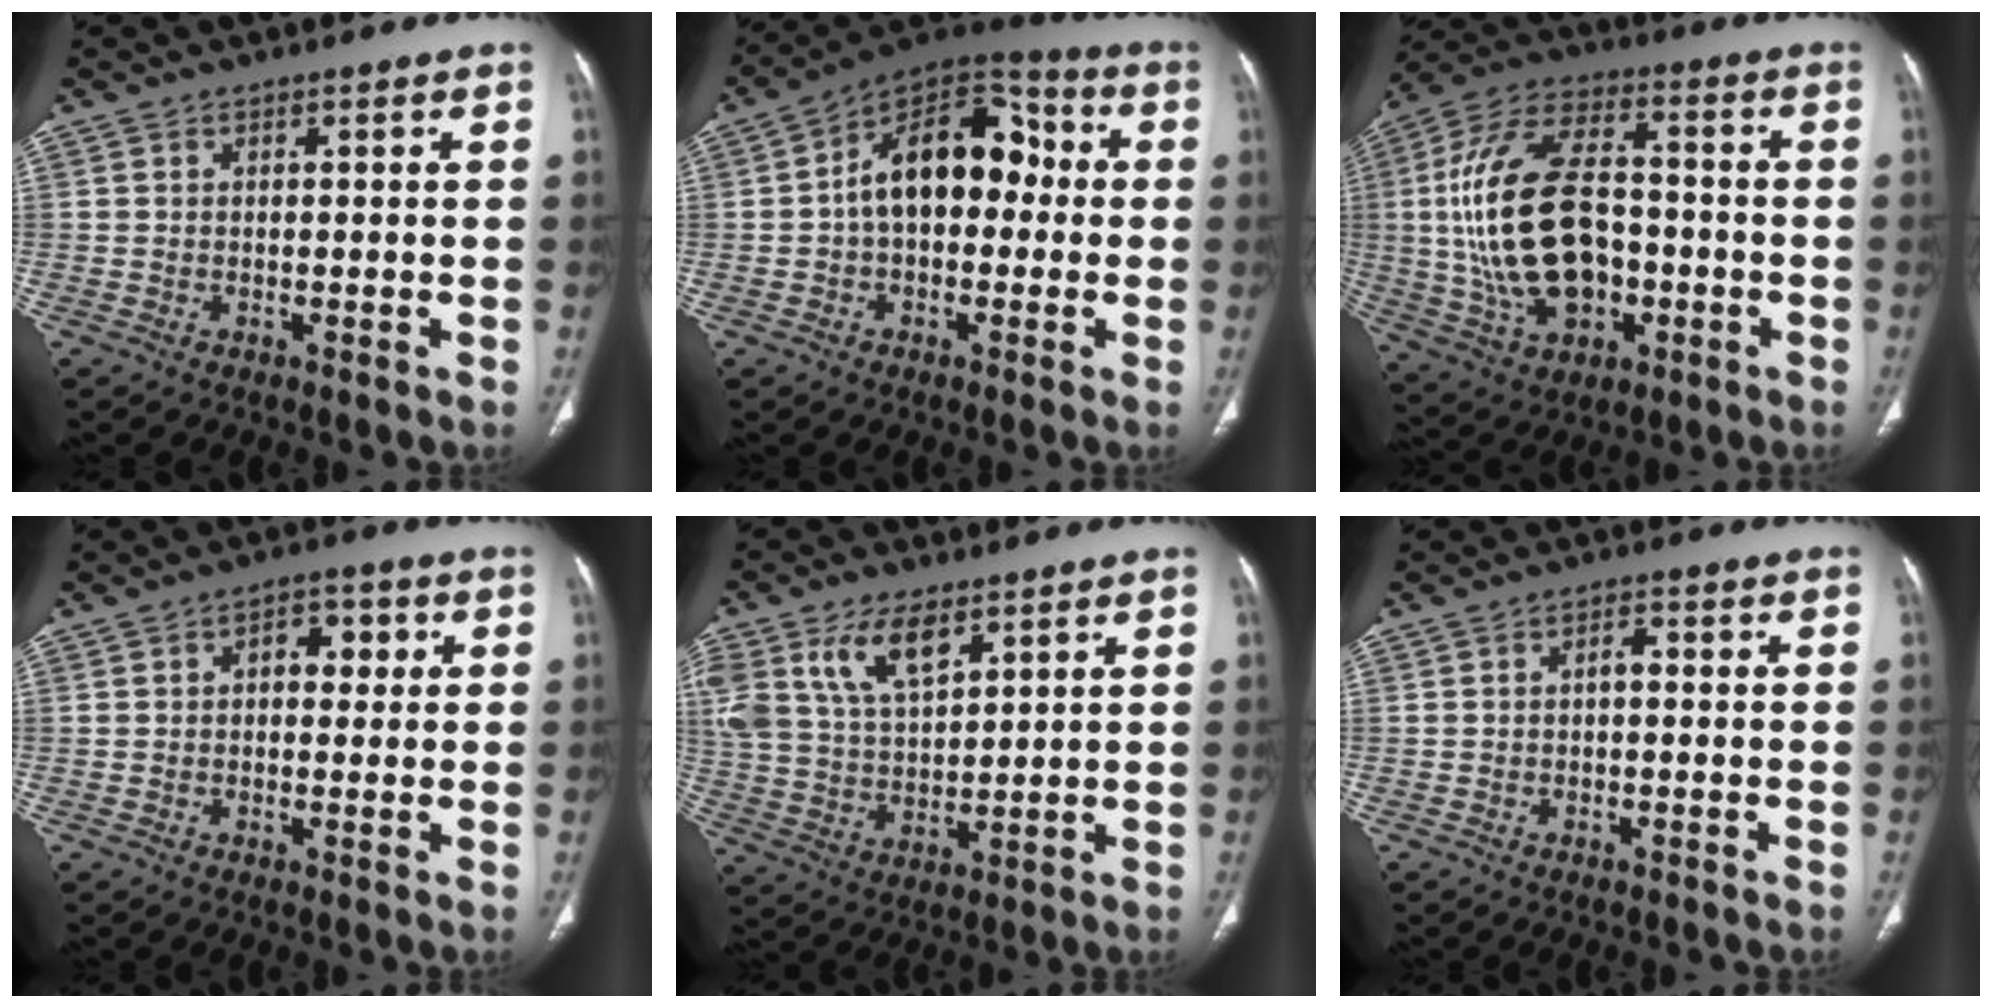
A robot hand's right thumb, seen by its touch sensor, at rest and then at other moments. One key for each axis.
{"total": 15.8, "fx": 0.6, "fy": 10.0, "fz": 12.3, "tx": -0.157, "ty": 0.048, "tz": -0.005}
{"total": 22.1, "fx": -1.8, "fy": 13.4, "fz": 17.5, "tx": -0.329, "ty": 0.021, "tz": -0.021}
{"total": 5.0, "fx": 1.0, "fy": 3.1, "fz": 3.8, "tx": -0.029, "ty": 0.008, "tz": 0.009}
{"total": 12.1, "fx": 6.5, "fy": 6.2, "fz": 8.1, "tx": -0.148, "ty": -0.018, "tz": 0.135}
{"total": 1.6, "fx": -0.2, "fy": 0.9, "fz": 1.4, "tx": -0.018, "ty": 0.007, "tz": -0.007}